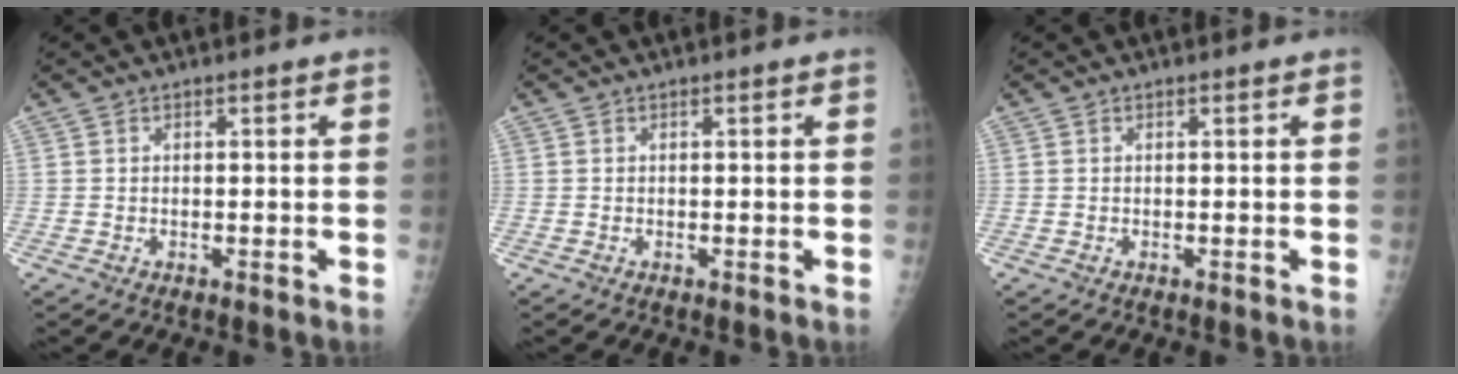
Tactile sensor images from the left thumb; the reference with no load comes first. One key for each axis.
{"total": 0.0}
{"total": 0.0}